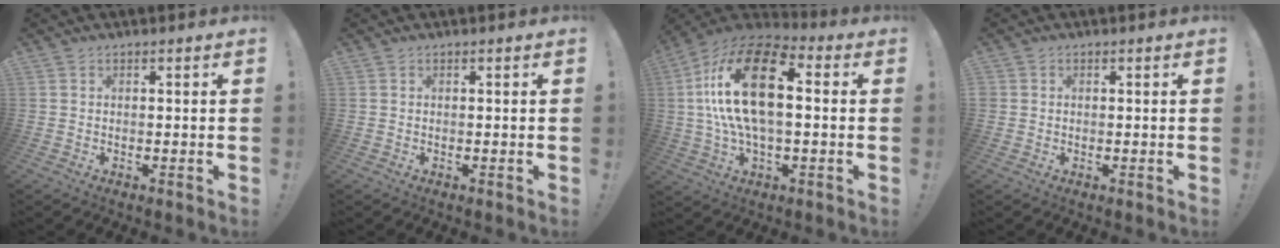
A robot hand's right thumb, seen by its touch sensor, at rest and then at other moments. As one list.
[{"total": 0.0}, {"total": 23.4, "force": [3.0, 11.3, 20.2], "torque": [-0.381, 0.009, 0.047]}, {"total": 0.9, "force": [-0.1, 0.9, -0.2], "torque": [0.006, 0.002, -0.002]}]